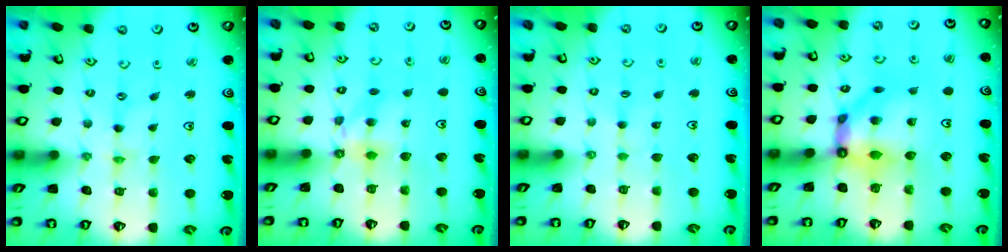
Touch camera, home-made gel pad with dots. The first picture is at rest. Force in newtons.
{"total": 5.9, "press": 5.9, "slide": 0.2}
{"total": 1.8, "press": 1.7, "slide": 0.4}
{"total": 9.0, "press": 8.9, "slide": 1.0}